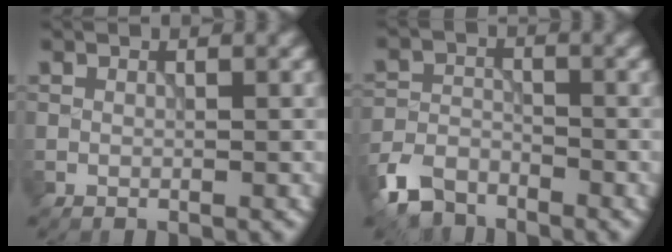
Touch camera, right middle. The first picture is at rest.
{"total": 5.1, "force": [-3.9, 2.5, 2.0], "torque": [-0.044, -0.007, -0.084]}